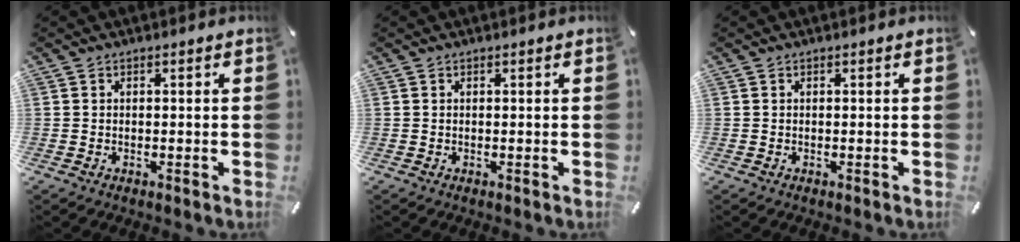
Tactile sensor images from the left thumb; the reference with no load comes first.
{"total": 0.0}
{"total": 0.0}